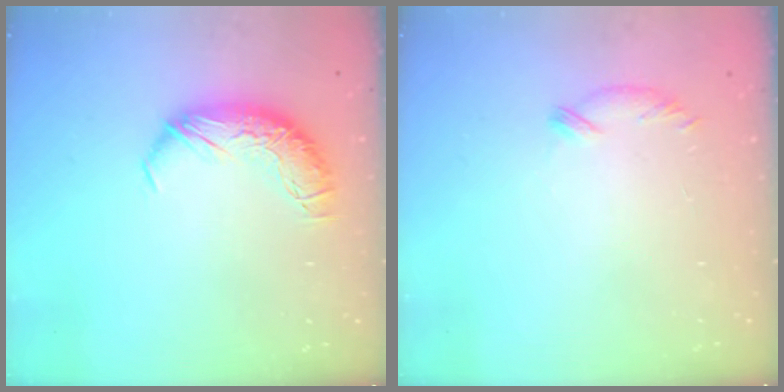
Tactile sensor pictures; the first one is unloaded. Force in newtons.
{"total": 5.3, "press": 5.2, "slide": 0.8}